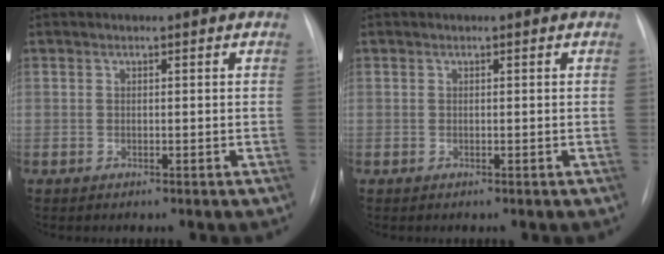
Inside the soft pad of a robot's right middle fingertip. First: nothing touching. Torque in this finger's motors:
{"motor_torque": [-0.05, -0.18, -0.01, -0.01]}